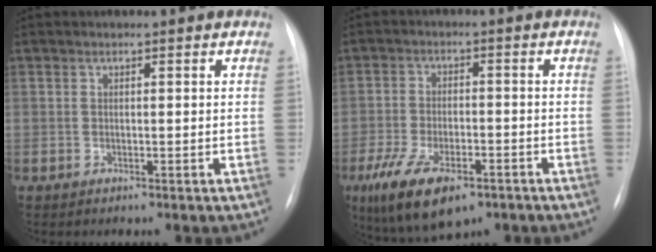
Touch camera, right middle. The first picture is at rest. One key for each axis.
{"total": 11.2, "fx": -6.6, "fy": 4.7, "fz": 7.8, "tx": -0.148, "ty": -0.013, "tz": -0.107}